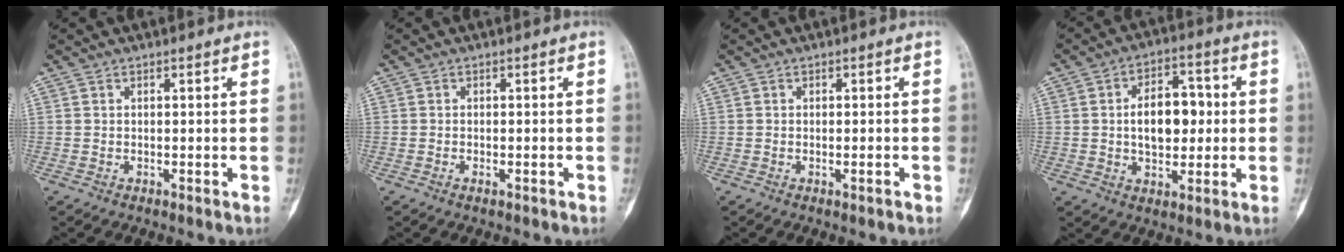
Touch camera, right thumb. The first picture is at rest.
{"total": 0.9, "force": [-0.5, 0.4, 0.6], "torque": [-0.012, 0.005, -0.007]}
{"total": 1.1, "force": [-0.4, 0.3, 1.0], "torque": [-0.013, 0.001, -0.003]}
{"total": 10.9, "force": [0.4, 6.7, 8.6], "torque": [-0.103, 0.017, 0.007]}